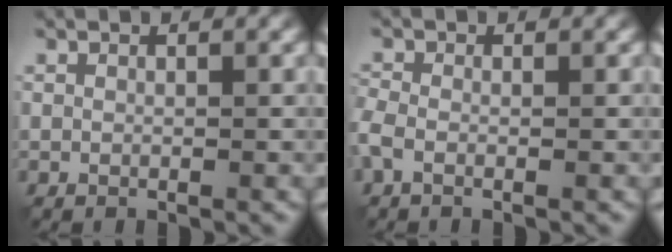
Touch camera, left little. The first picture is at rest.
{"total": 1.8, "force": [-0.8, 1.0, 1.2], "torque": [-0.038, 0.001, -0.027]}